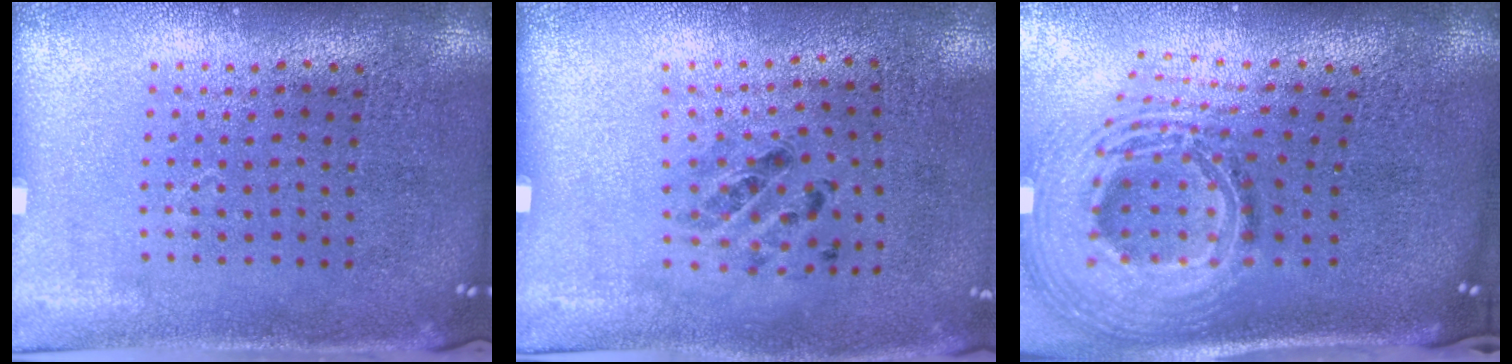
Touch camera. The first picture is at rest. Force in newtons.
{"total": 1.2, "press": 0.6, "slide": 1.1}
{"total": 3.0, "press": 2.1, "slide": 2.2}